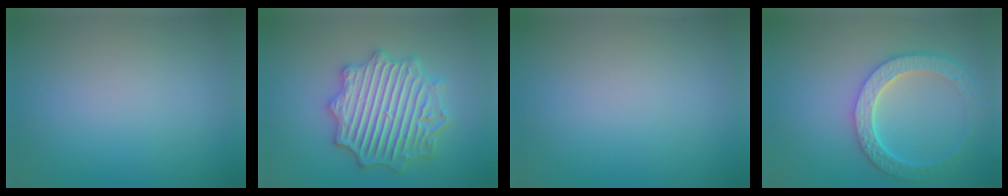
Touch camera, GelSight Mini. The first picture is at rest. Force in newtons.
{"total": 6.7, "press": 6.6, "slide": 1.2}
{"total": 0.0}
{"total": 5.8, "press": 4.4, "slide": 3.8}